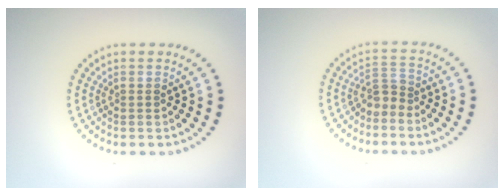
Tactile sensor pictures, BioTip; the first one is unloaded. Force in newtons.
{"total": 1.9, "press": 1.2, "slide": 1.5}